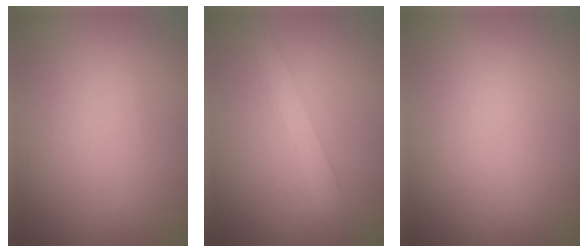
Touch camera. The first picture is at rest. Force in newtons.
{"total": 2.0, "press": 2.0, "slide": 0.1}
{"total": 0.0}